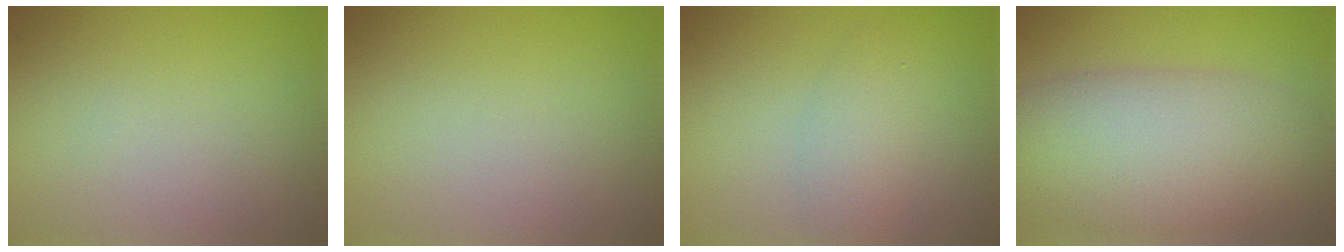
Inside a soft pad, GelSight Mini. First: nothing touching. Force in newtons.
{"total": 0.0}
{"total": 2.4, "press": 2.4, "slide": 0.1}
{"total": 10.7, "press": 10.6, "slide": 0.4}